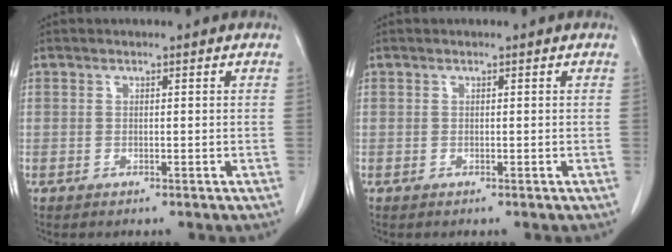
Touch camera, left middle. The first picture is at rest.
{"total": 0.0}